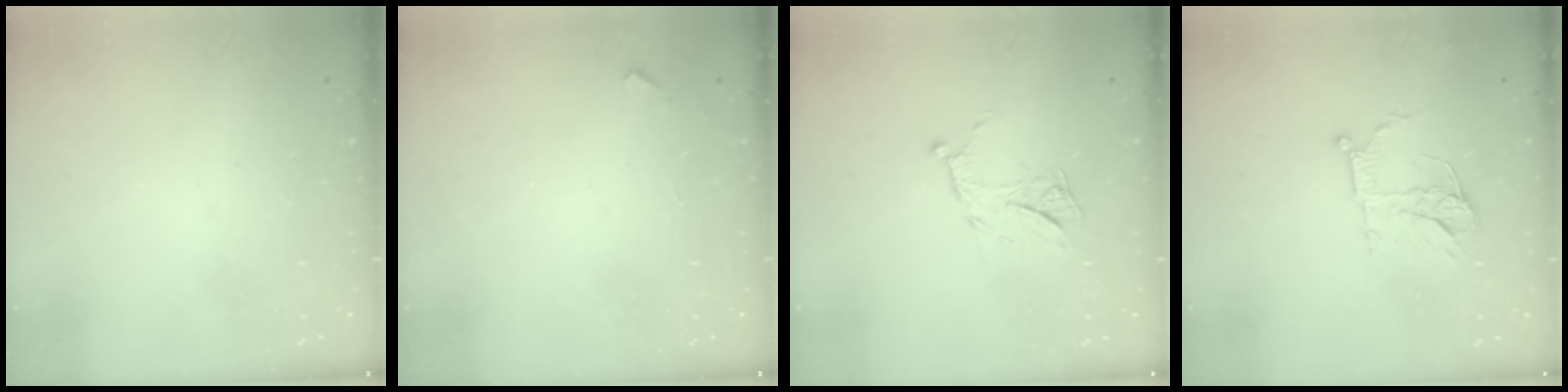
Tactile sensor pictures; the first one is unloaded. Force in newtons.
{"total": 2.8, "press": 2.8, "slide": 0.1}
{"total": 11.8, "press": 11.8, "slide": 0.8}
{"total": 11.2, "press": 11.1, "slide": 0.7}